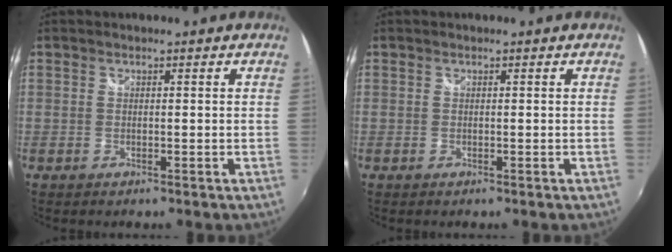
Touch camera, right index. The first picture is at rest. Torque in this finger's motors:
{"motor_torque": [0.02, 0.02, 0.00, 0.00]}